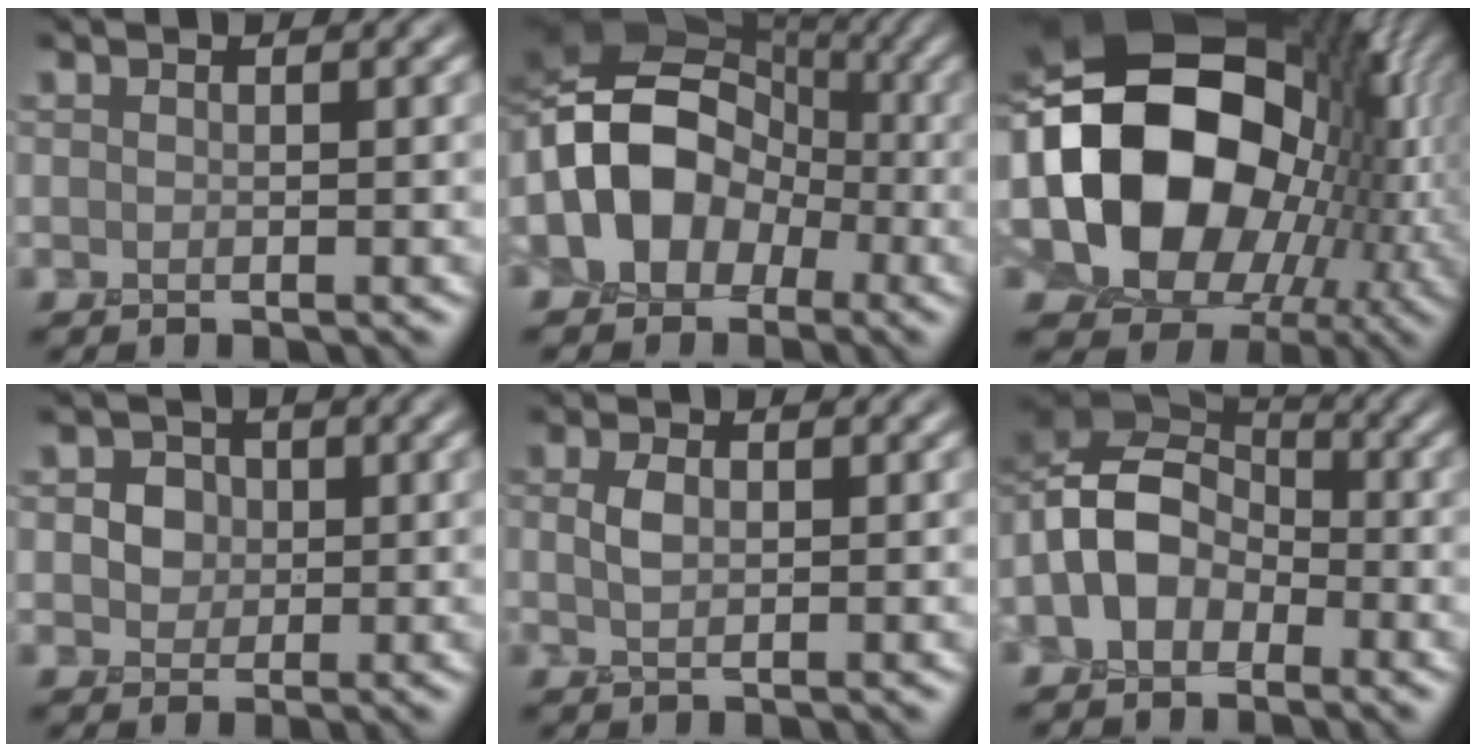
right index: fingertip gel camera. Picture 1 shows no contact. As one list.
[{"total": 12.3, "force": [-1.8, 8.9, 8.3], "torque": [-0.140, 0.010, -0.047]}, {"total": 21.0, "force": [0.5, 15.7, 13.9], "torque": [-0.260, -0.017, 0.018]}, {"total": 3.5, "force": [0.7, 3.0, 1.7], "torque": [-0.020, 0.010, 0.001]}, {"total": 1.8, "force": [0.1, 1.0, 1.5], "torque": [-0.037, 0.001, 0.001]}, {"total": 8.4, "force": [-2.3, 6.0, 5.4], "torque": [-0.104, 0.018, -0.055]}]